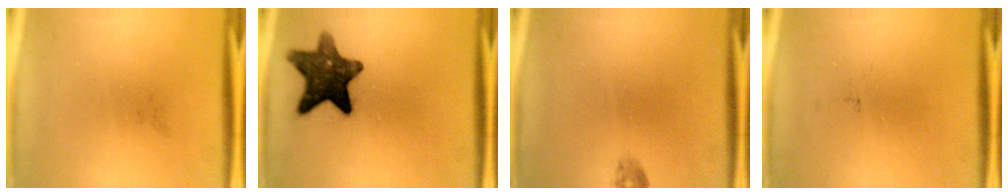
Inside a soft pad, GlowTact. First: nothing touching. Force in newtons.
{"total": 12.1}
{"total": 0.9}
{"total": 0.0}